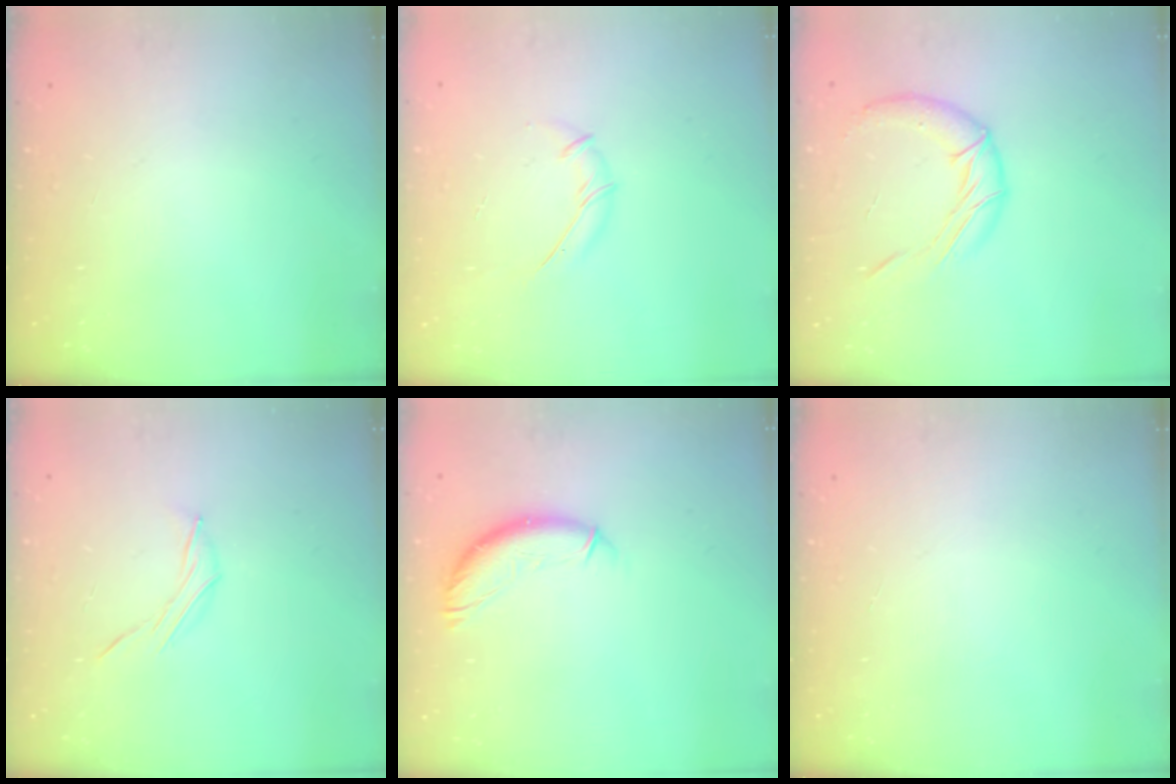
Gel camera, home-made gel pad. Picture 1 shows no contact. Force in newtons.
{"total": 5.5, "press": 5.4, "slide": 1.2}
{"total": 10.3, "press": 10.3, "slide": 1.3}
{"total": 6.1, "press": 6.0, "slide": 1.5}
{"total": 11.7, "press": 11.6, "slide": 1.2}
{"total": 0.0}